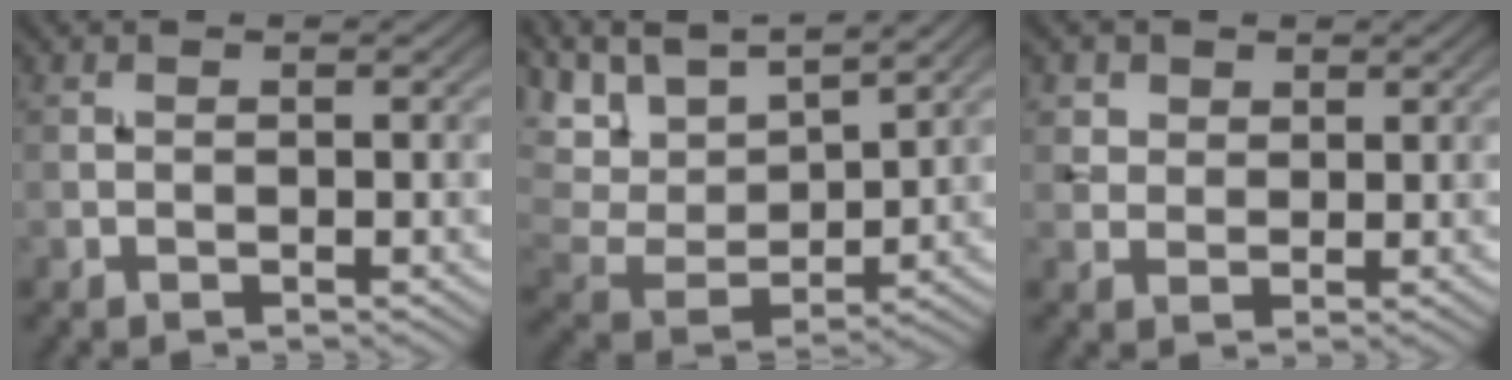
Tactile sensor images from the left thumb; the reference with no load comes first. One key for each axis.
{"total": 10.8, "fx": 7.7, "fy": 3.5, "fz": 6.8, "tx": -0.168, "ty": 0.002, "tz": 0.134}
{"total": 3.4, "fx": 2.0, "fy": 2.5, "fz": 1.1, "tx": -0.035, "ty": -0.009, "tz": 0.047}